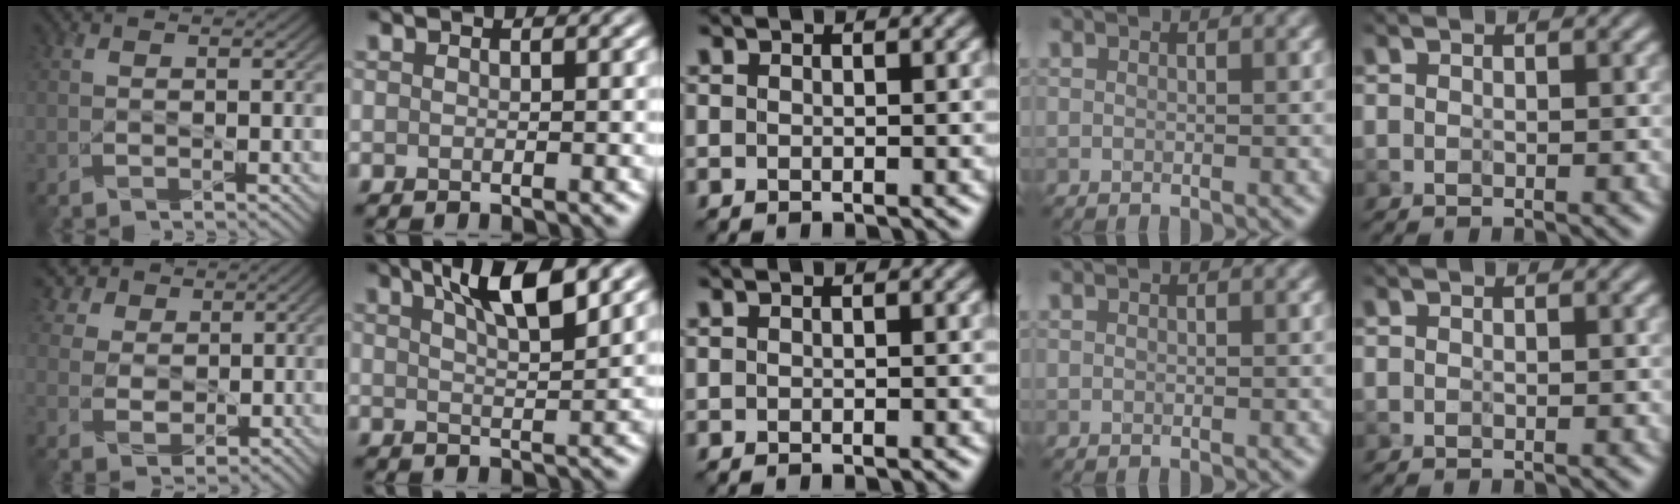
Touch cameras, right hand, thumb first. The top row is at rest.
{"thumb": {"total": 6.8, "force": [3.5, 5.1, 2.6], "torque": [-0.111, -0.004, 0.075]}, "index": {"total": 5.4, "force": [3.0, 1.4, 4.3], "torque": [-0.065, 0.008, 0.049]}}